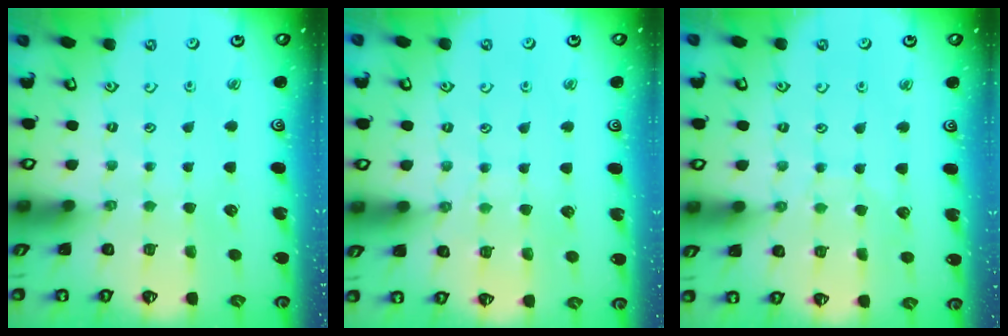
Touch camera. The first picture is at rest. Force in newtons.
{"total": 4.8, "press": 4.7, "slide": 0.7}
{"total": 5.5, "press": 5.5, "slide": 0.4}